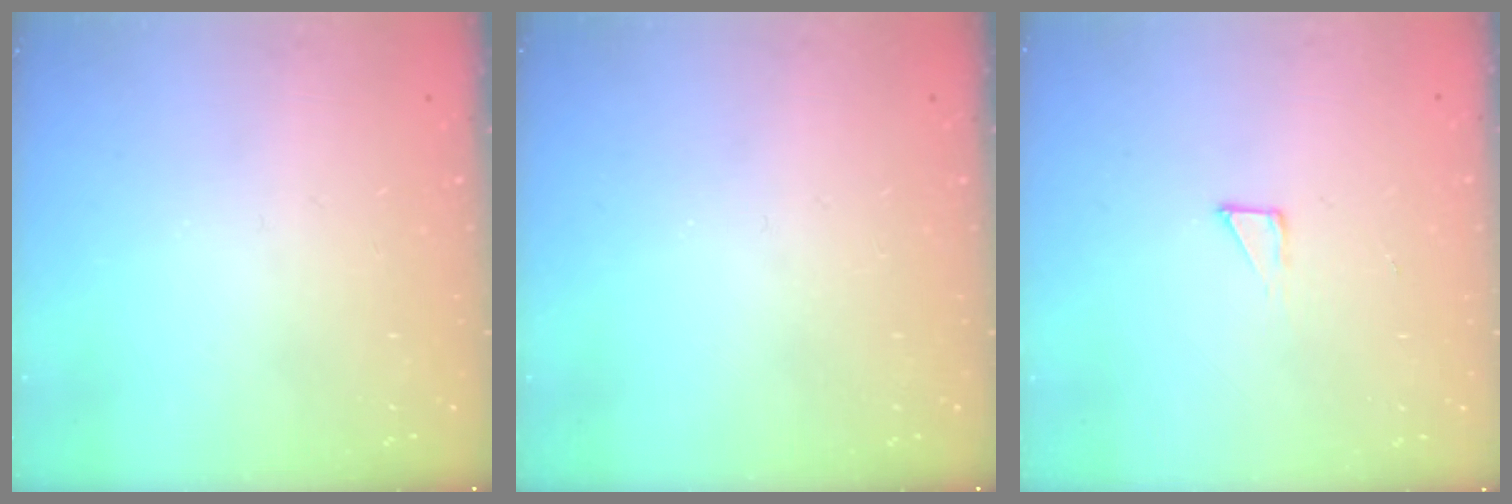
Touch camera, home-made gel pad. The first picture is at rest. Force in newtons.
{"total": 0.0}
{"total": 3.3, "press": 3.3, "slide": 0.3}